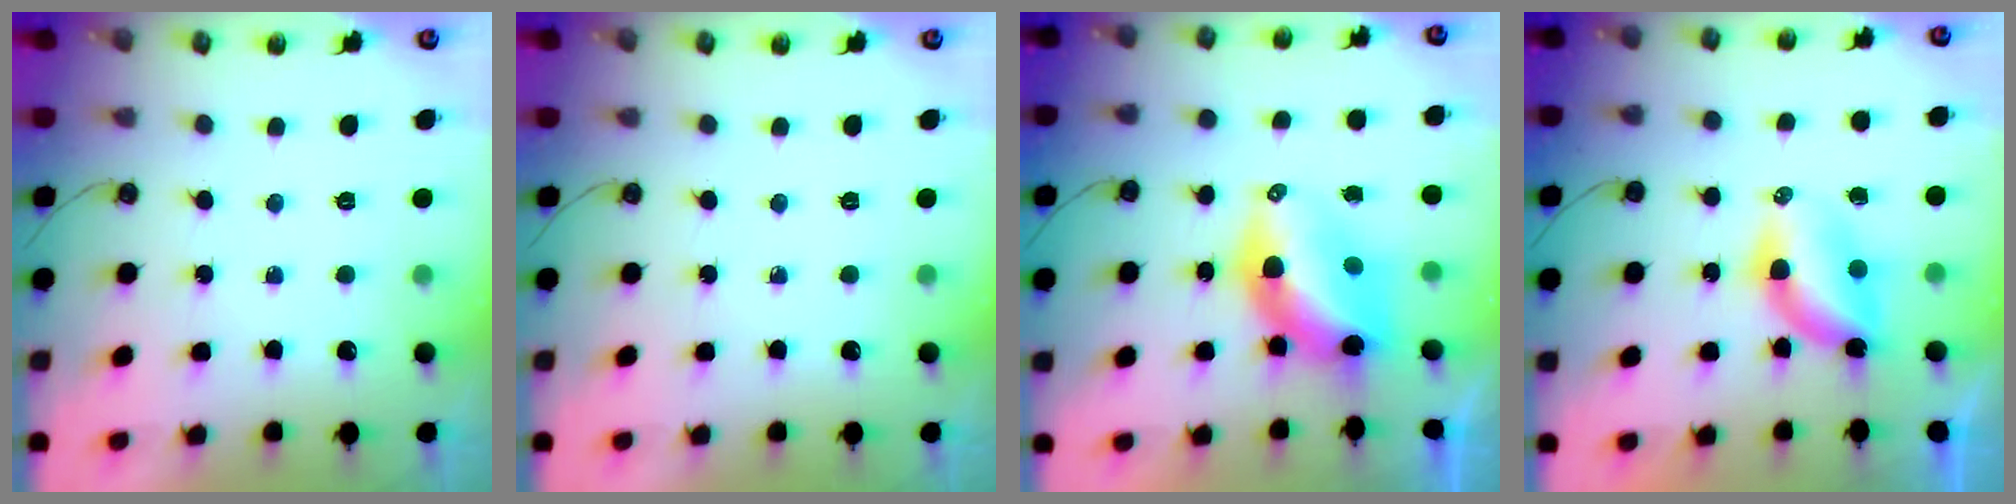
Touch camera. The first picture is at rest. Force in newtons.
{"total": 0.0}
{"total": 8.8, "press": 8.7, "slide": 1.0}
{"total": 5.8, "press": 5.8, "slide": 0.5}